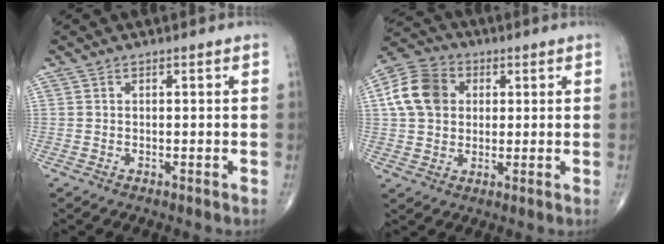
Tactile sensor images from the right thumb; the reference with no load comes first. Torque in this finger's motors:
{"motor_torque": [-0.16, 0.32, 0.14, -0.05, 0.07]}